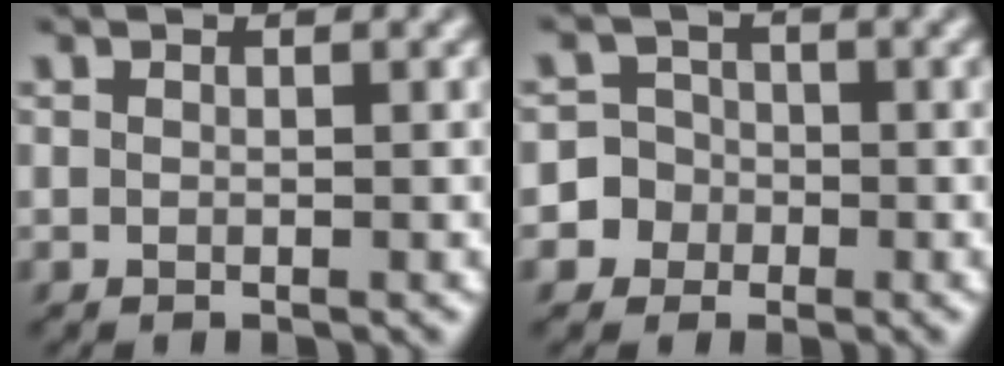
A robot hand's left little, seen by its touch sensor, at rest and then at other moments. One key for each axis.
{"total": 4.9, "fx": -1.8, "fy": 4.6, "fz": 0.2, "tx": 0.017, "ty": 0.012, "tz": -0.050}